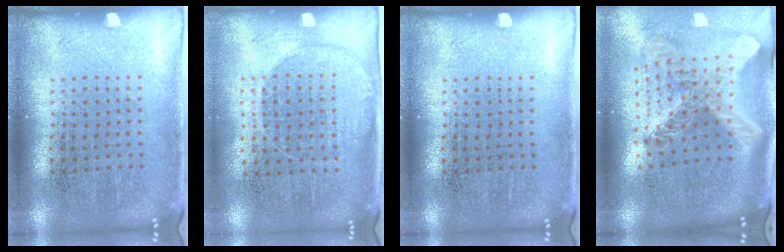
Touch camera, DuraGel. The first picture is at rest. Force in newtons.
{"total": 1.5, "press": 1.4, "slide": 0.8}
{"total": 0.0}
{"total": 3.0, "press": 2.1, "slide": 2.2}